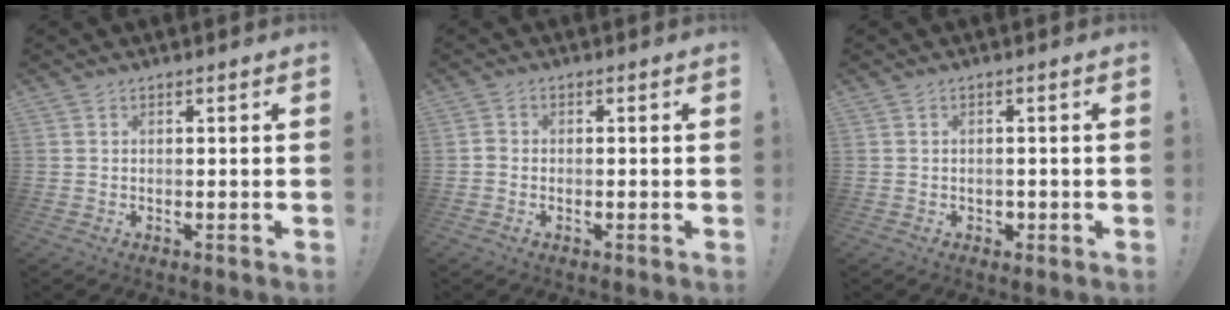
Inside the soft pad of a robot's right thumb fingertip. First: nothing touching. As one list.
[{"total": 1.2, "force": [-0.7, 0.7, 0.7], "torque": [-0.011, 0.004, -0.012]}, {"total": 1.6, "force": [-0.2, 1.5, 0.7], "torque": [-0.001, -0.005, -0.005]}]